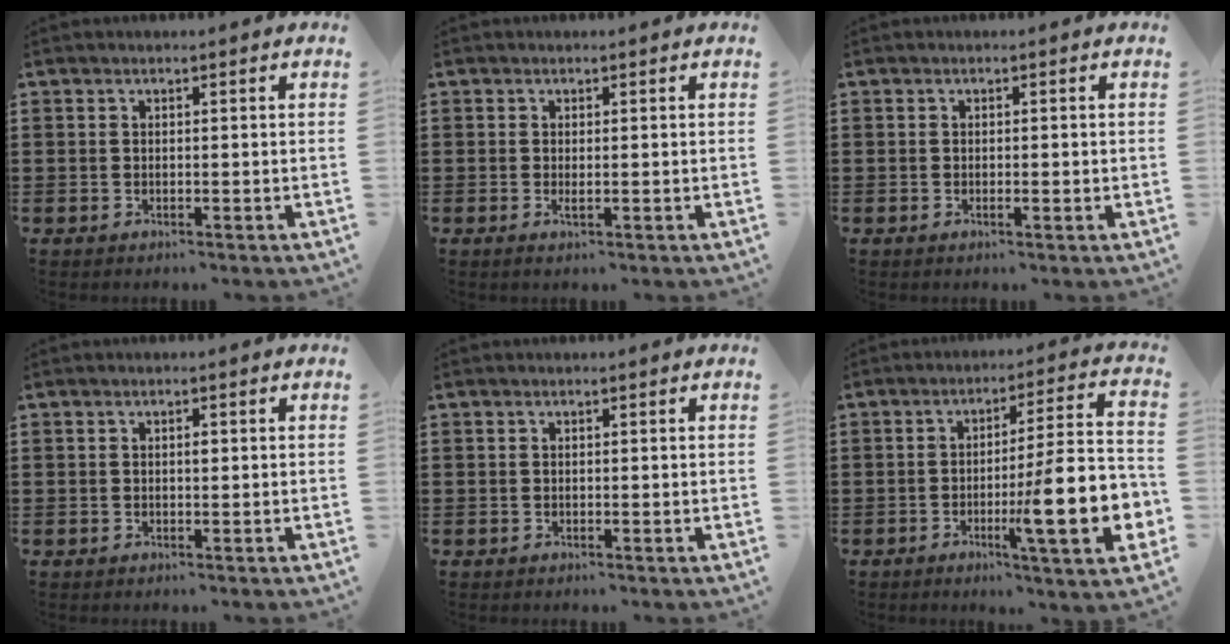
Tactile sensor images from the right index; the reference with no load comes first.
{"total": 0.7, "force": [0.0, 0.1, 0.7], "torque": [-0.014, -0.003, 0.001]}
{"total": 0.9, "force": [-0.2, 0.2, 0.9], "torque": [-0.016, -0.002, -0.002]}
{"total": 0.9, "force": [0.1, 0.4, 0.8], "torque": [-0.016, 0.000, 0.002]}
{"total": 0.0}
{"total": 14.8, "force": [-3.8, 2.2, 14.1], "torque": [-0.230, -0.014, -0.064]}